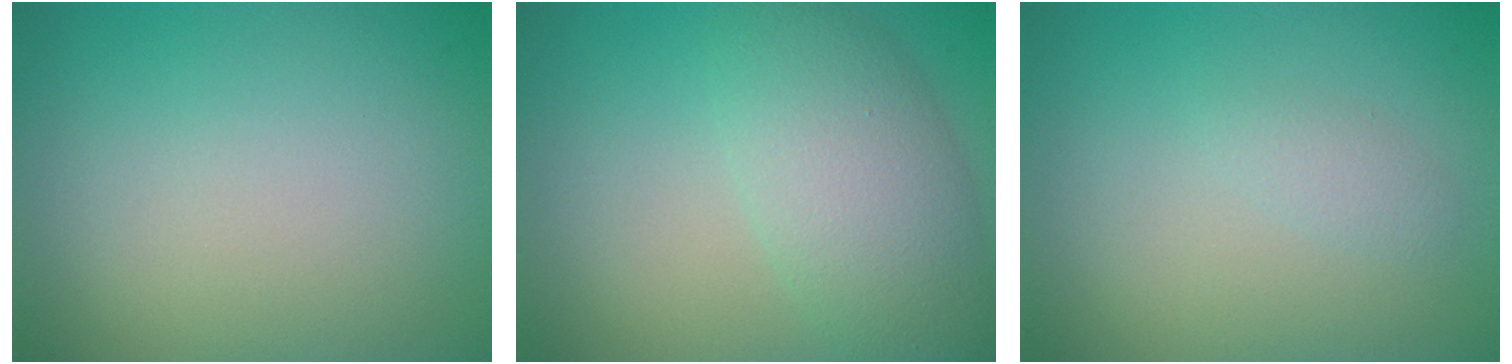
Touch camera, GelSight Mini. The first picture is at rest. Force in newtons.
{"total": 5.7, "press": 5.7, "slide": 0.2}
{"total": 1.1, "press": 1.1, "slide": 0.0}